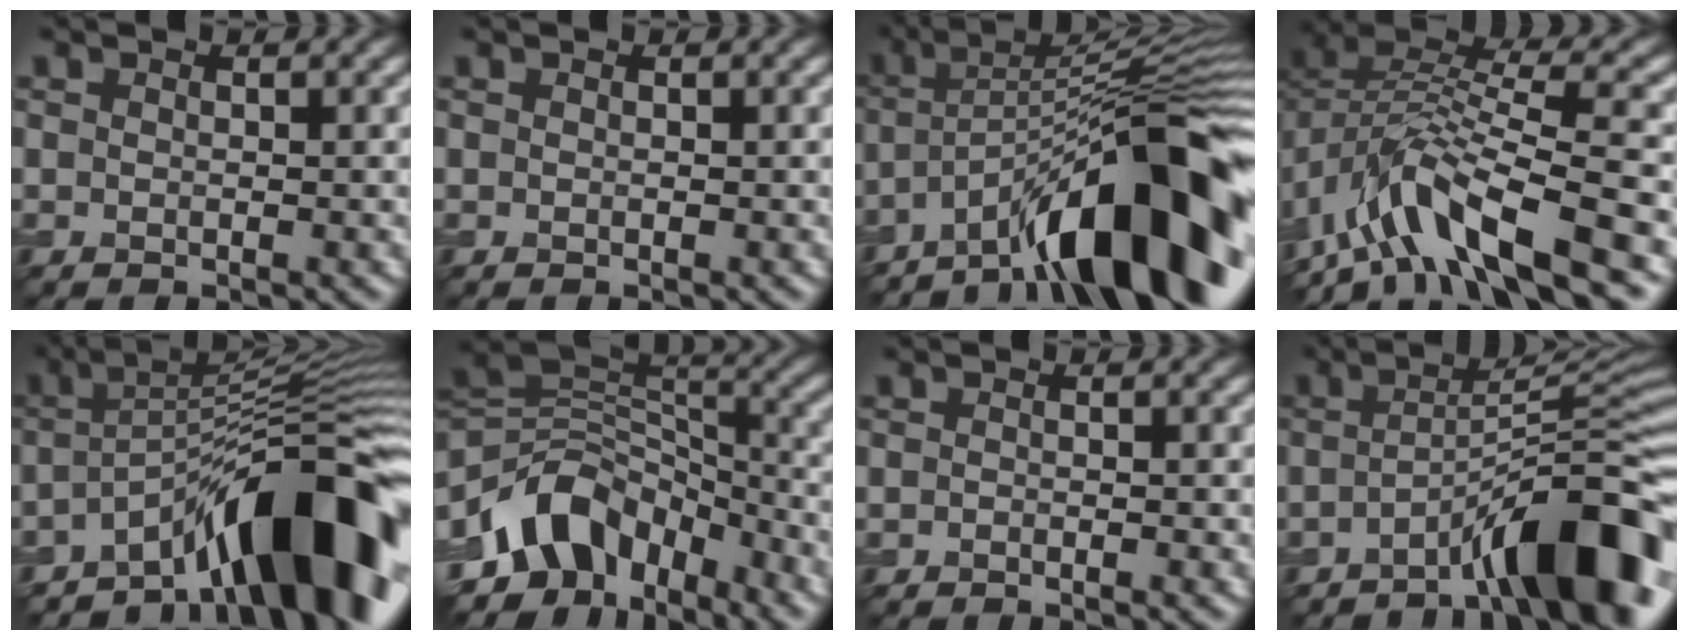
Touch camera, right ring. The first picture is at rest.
{"total": 0.0}
{"total": 13.2, "force": [-7.7, 2.9, 10.4], "torque": [-0.140, 0.024, -0.131]}
{"total": 10.2, "force": [-5.8, 3.6, 7.5], "torque": [-0.126, 0.010, -0.116]}
{"total": 12.7, "force": [-6.7, 3.5, 10.2], "torque": [-0.120, 0.023, -0.115]}
{"total": 10.1, "force": [-5.3, 6.6, 5.6], "torque": [-0.089, 0.011, -0.100]}
{"total": 0.7, "force": [-0.6, 0.1, 0.4], "torque": [-0.007, -0.002, -0.013]}
{"total": 10.0, "force": [-5.4, 1.9, 8.2], "torque": [-0.105, 0.021, -0.091]}